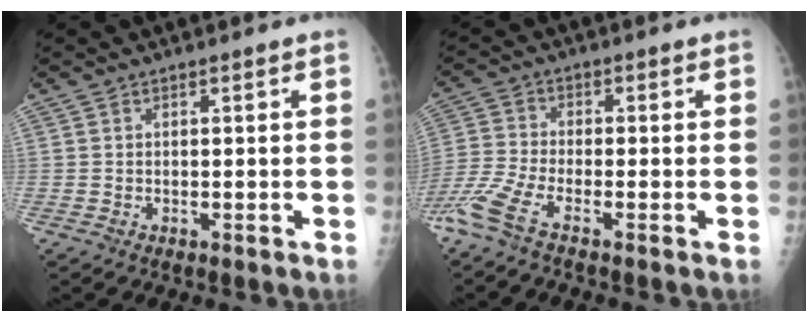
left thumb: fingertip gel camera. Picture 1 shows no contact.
{"total": 7.4, "force": [-5.0, 1.0, 5.3], "torque": [-0.145, -0.008, -0.115]}